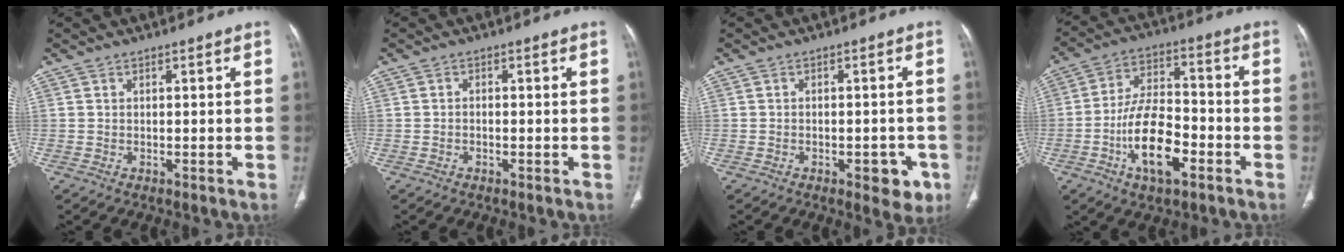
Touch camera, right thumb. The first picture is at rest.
{"total": 0.7, "force": [-0.3, 0.4, 0.4], "torque": [-0.007, 0.003, -0.007]}
{"total": 5.6, "force": [-2.5, 2.8, 4.1], "torque": [-0.030, 0.009, -0.026]}
{"total": 14.1, "force": [-5.5, 6.6, 11.2], "torque": [-0.195, 0.033, -0.097]}